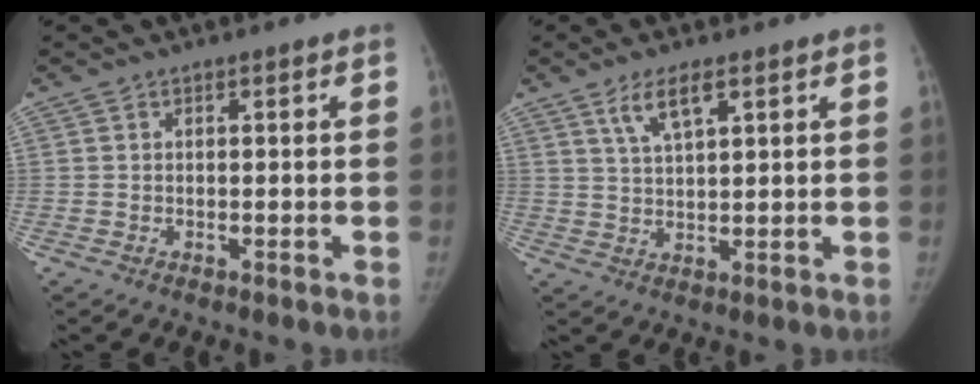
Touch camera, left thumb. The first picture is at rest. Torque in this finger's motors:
{"motor_torque": [0.00, 0.02, 0.28, -0.34, 0.01]}